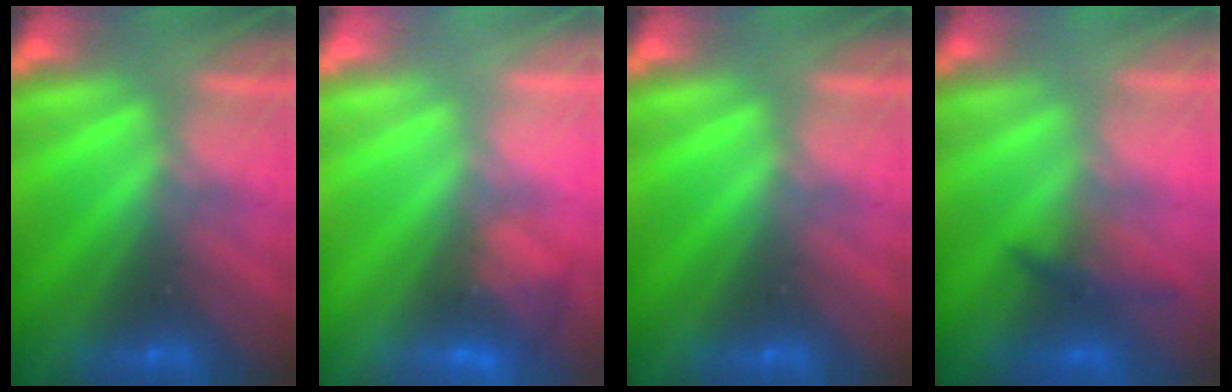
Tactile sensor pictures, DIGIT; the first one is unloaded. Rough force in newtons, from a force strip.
{"total": 2.6}
{"total": 0.0}
{"total": 1.8}